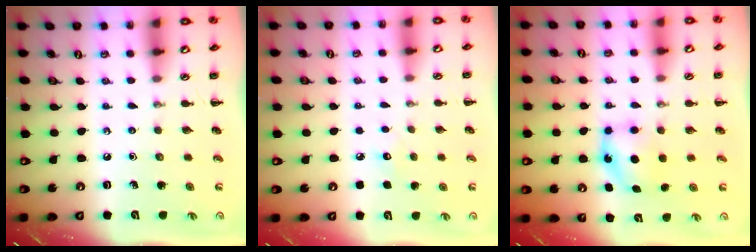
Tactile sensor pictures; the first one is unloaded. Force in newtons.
{"total": 4.4, "press": 4.3, "slide": 1.0}
{"total": 5.8, "press": 5.8, "slide": 0.9}